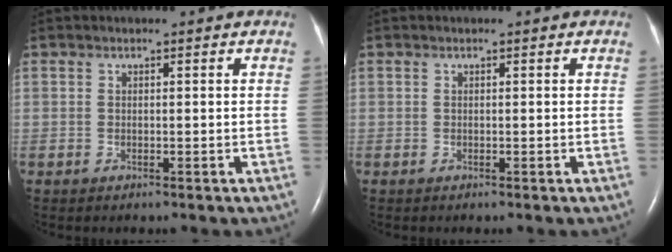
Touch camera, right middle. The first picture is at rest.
{"total": 0.0}